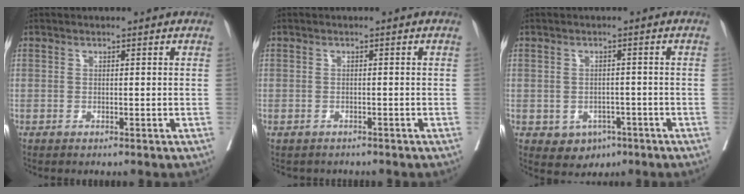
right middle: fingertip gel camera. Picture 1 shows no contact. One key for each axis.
{"total": 2.2, "fx": -1.8, "fy": 1.1, "fz": 0.3, "tx": -0.011, "ty": -0.001, "tz": -0.025}
{"total": 4.2, "fx": -1.9, "fy": 3.4, "fz": 1.6, "tx": -0.016, "ty": 0.005, "tz": -0.016}